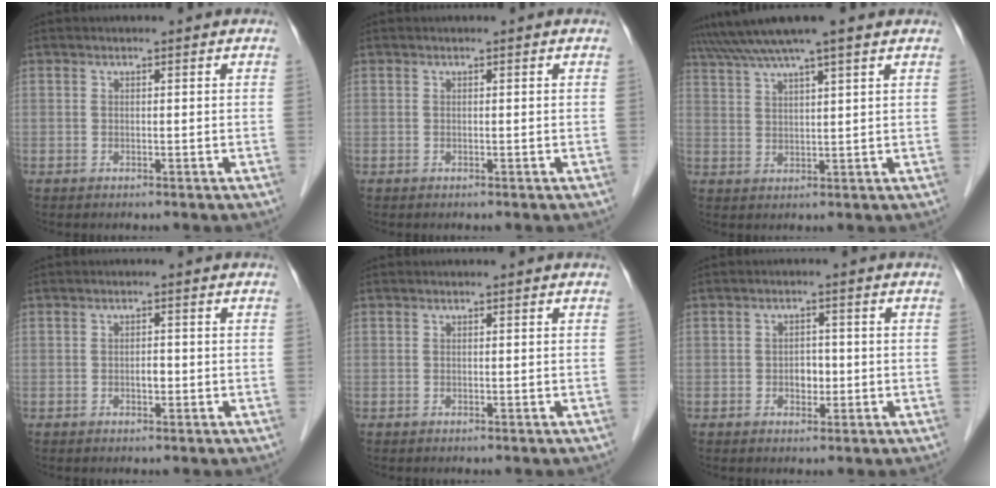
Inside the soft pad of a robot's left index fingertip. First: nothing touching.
{"total": 0.0}
{"total": 9.2, "force": [7.6, -0.6, 5.2], "torque": [-0.096, 0.036, 0.119]}
{"total": 1.3, "force": [-0.4, 0.6, 1.1], "torque": [-0.018, 0.002, -0.006]}
{"total": 0.0}
{"total": 2.5, "force": [-0.5, 1.7, 1.8], "torque": [-0.025, 0.006, -0.005]}